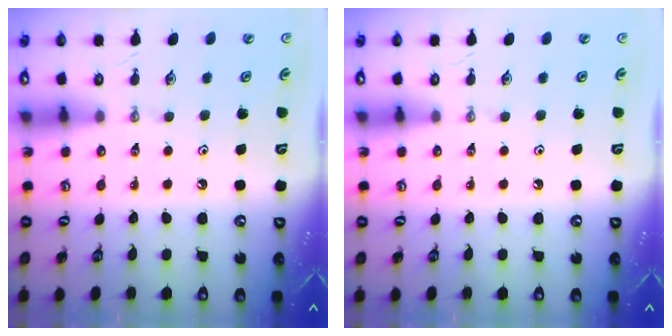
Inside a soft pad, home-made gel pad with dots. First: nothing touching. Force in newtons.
{"total": 0.0}